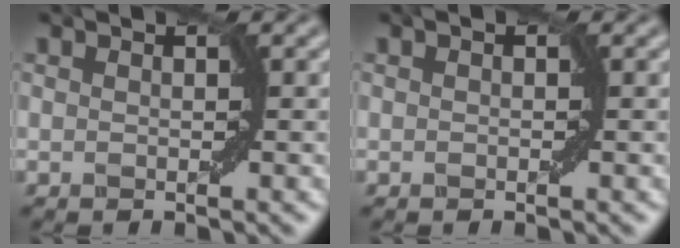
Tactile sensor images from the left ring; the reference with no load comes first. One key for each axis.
{"total": 0.0}